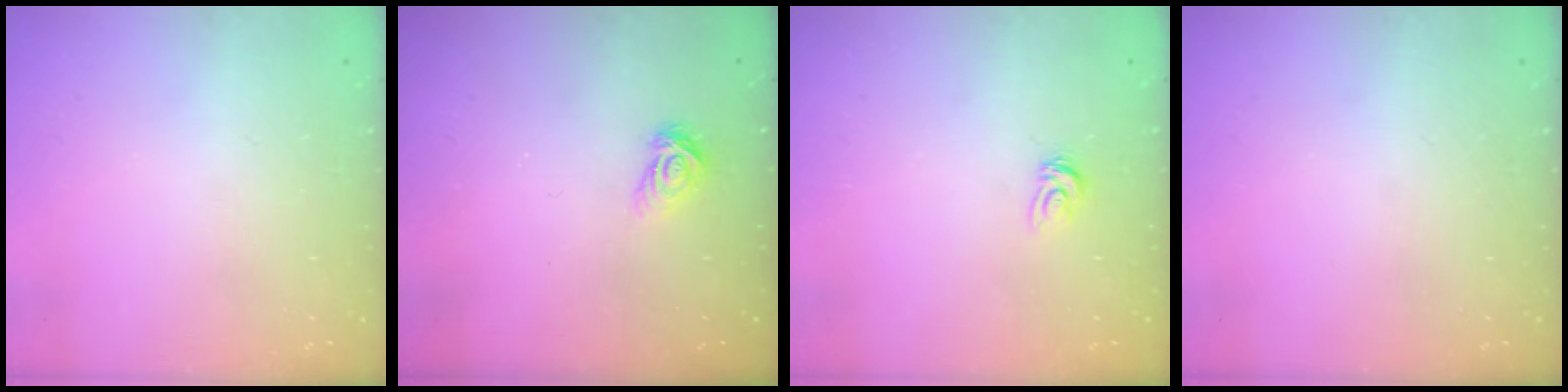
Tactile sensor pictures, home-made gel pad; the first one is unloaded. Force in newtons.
{"total": 3.8, "press": 3.8, "slide": 0.4}
{"total": 3.6, "press": 3.6, "slide": 0.2}
{"total": 0.0}